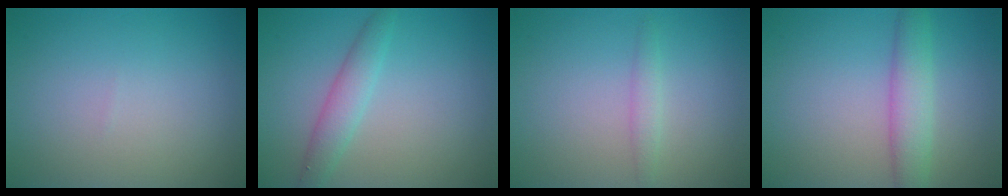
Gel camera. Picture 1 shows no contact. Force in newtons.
{"total": 2.4, "press": 2.4, "slide": 0.1}
{"total": 1.3, "press": 1.3, "slide": 0.0}
{"total": 3.5, "press": 3.5, "slide": 0.1}